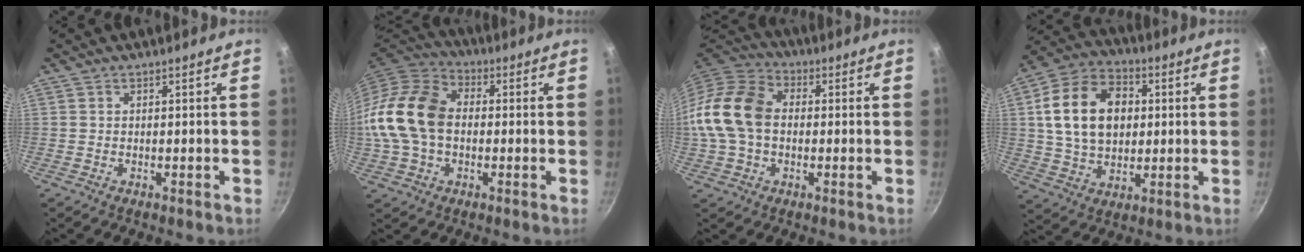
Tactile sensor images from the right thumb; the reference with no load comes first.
{"total": 17.4, "force": [-0.2, 12.6, 12.1], "torque": [-0.218, 0.031, -0.016]}
{"total": 15.1, "force": [0.0, 11.0, 10.4], "torque": [-0.180, 0.030, -0.014]}
{"total": 17.4, "force": [2.6, 12.4, 11.9], "torque": [-0.185, 0.012, 0.040]}